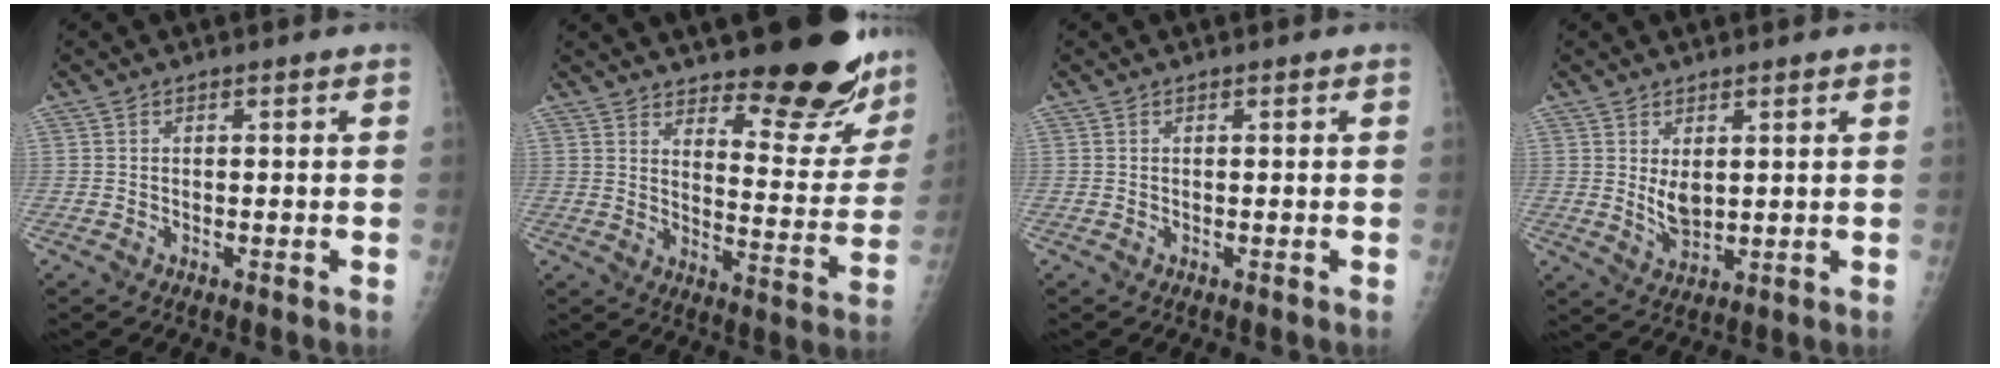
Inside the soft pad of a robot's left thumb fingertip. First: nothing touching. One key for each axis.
{"total": 19.9, "fx": 15.9, "fy": 6.3, "fz": 10.3, "tx": -0.088, "ty": -0.124, "tz": 0.204}
{"total": 0.0}
{"total": 4.4, "fx": 1.3, "fy": 2.5, "fz": 3.4, "tx": -0.051, "ty": -0.018, "tz": 0.032}